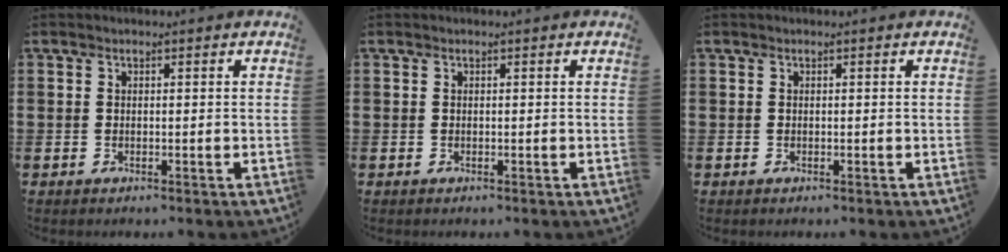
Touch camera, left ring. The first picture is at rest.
{"total": 0.0}
{"total": 0.0}